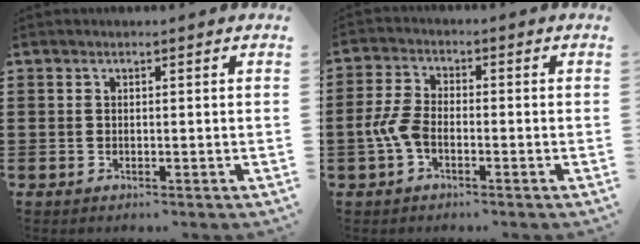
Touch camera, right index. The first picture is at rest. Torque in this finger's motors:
{"motor_torque": [1.43, 0.71, 0.20, 0.04]}